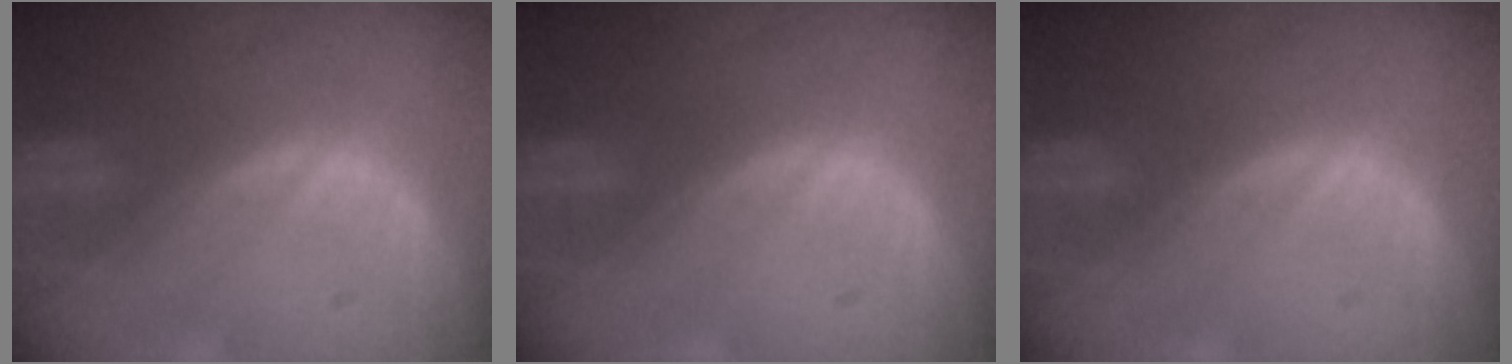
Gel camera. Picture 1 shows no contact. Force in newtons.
{"total": 0.0}
{"total": 0.0}